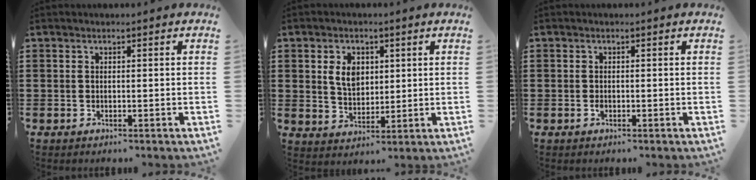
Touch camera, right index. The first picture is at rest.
{"total": 5.1, "force": [1.5, 3.6, 3.3], "torque": [-0.070, 0.011, 0.023]}
{"total": 0.7, "force": [-0.3, 0.4, 0.5], "torque": [-0.012, -0.003, -0.005]}